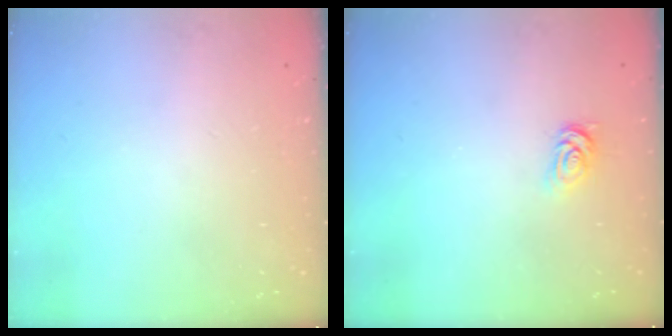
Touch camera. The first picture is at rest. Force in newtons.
{"total": 2.5, "press": 2.5, "slide": 0.3}